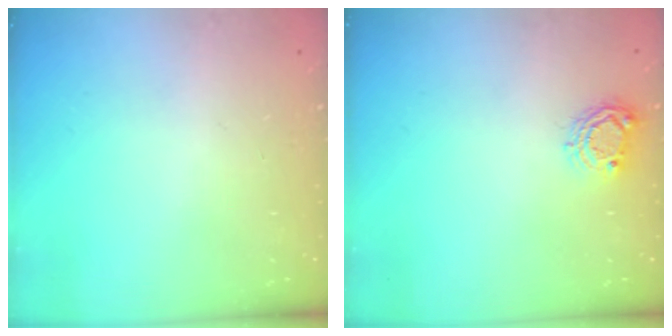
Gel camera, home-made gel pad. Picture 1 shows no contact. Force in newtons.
{"total": 6.0, "press": 6.0, "slide": 0.4}